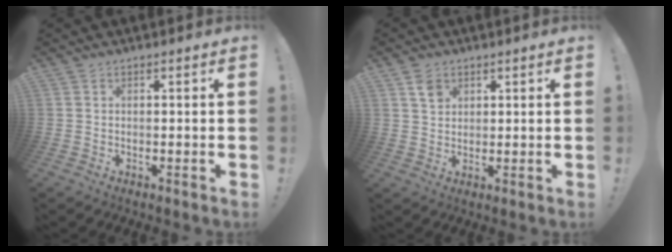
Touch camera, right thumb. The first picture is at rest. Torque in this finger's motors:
{"motor_torque": [0.16, 0.37, -0.05, 0.18, 0.00]}